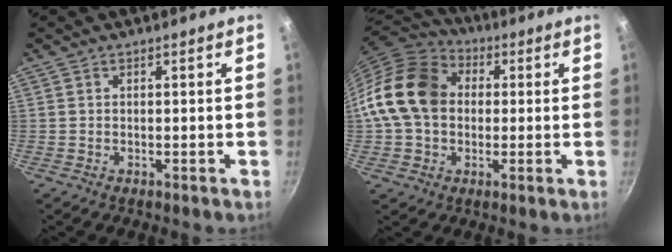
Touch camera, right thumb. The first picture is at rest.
{"total": 16.6, "force": [1.5, 13.0, 10.2], "torque": [-0.164, 0.030, 0.013]}